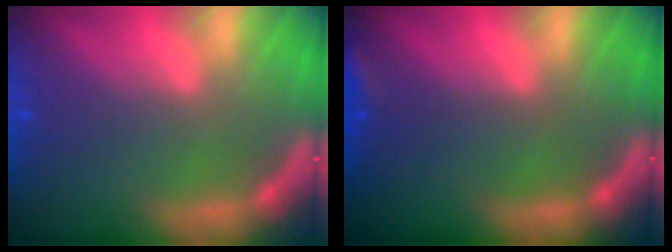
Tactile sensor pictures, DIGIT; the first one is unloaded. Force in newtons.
{"total": 1.4}